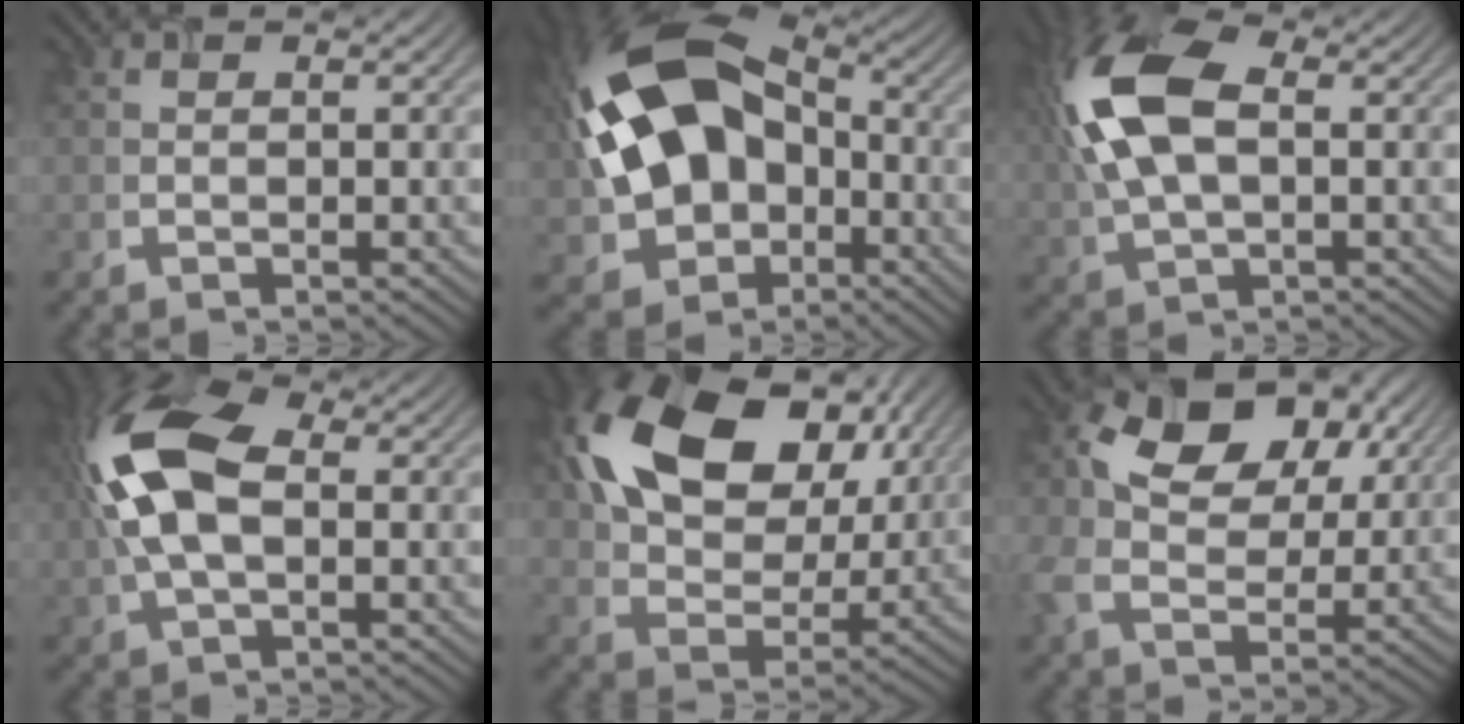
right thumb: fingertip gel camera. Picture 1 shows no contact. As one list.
[{"total": 18.1, "force": [-0.4, 12.7, 12.9], "torque": [-0.264, 0.002, -0.018]}, {"total": 12.3, "force": [2.0, 6.8, 10.0], "torque": [-0.253, 0.008, 0.035]}, {"total": 12.3, "force": [1.3, 6.9, 10.1], "torque": [-0.252, 0.015, 0.017]}, {"total": 18.4, "force": [7.7, 12.0, 11.7], "torque": [-0.246, 0.027, 0.133]}, {"total": 12.4, "force": [3.9, 8.6, 8.0], "torque": [-0.175, 0.006, 0.069]}]